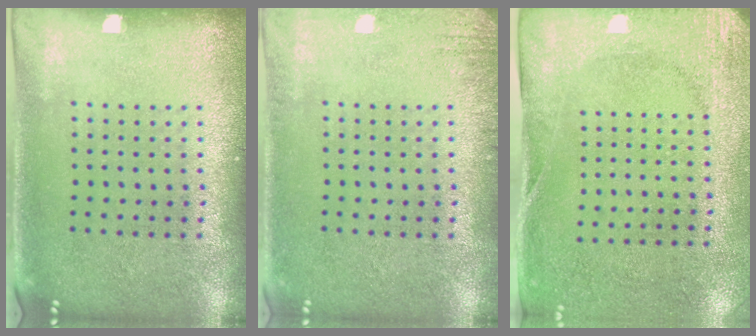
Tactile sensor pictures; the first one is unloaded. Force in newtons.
{"total": 1.5, "press": 1.5, "slide": 0.2}
{"total": 2.7, "press": 2.1, "slide": 1.7}